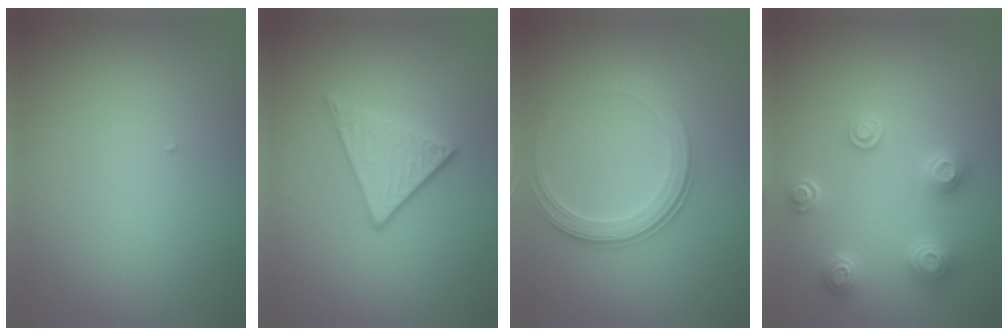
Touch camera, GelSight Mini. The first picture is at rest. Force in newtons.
{"total": 3.2, "press": 2.7, "slide": 1.8}
{"total": 2.8, "press": 2.2, "slide": 1.8}
{"total": 3.1, "press": 3.0, "slide": 0.8}